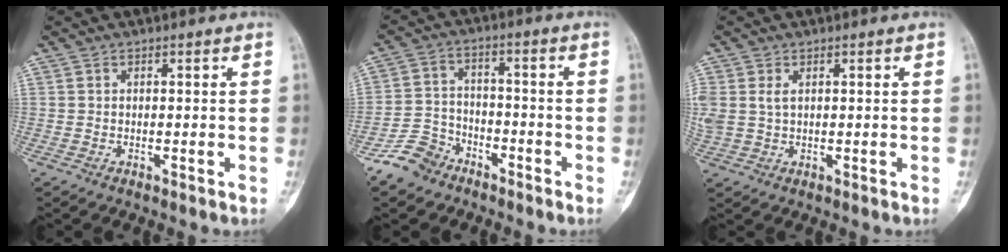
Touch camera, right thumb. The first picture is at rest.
{"total": 7.4, "force": [-5.5, 4.7, 1.5], "torque": [-0.015, 0.036, -0.113]}
{"total": 4.5, "force": [1.2, 2.9, 3.3], "torque": [-0.090, 0.010, 0.033]}